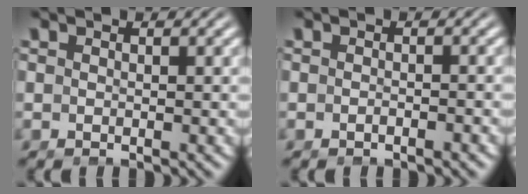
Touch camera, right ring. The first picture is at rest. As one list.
[{"total": 0.9, "force": [-0.8, -0.3, 0.2], "torque": [-0.003, 0.002, -0.015]}]